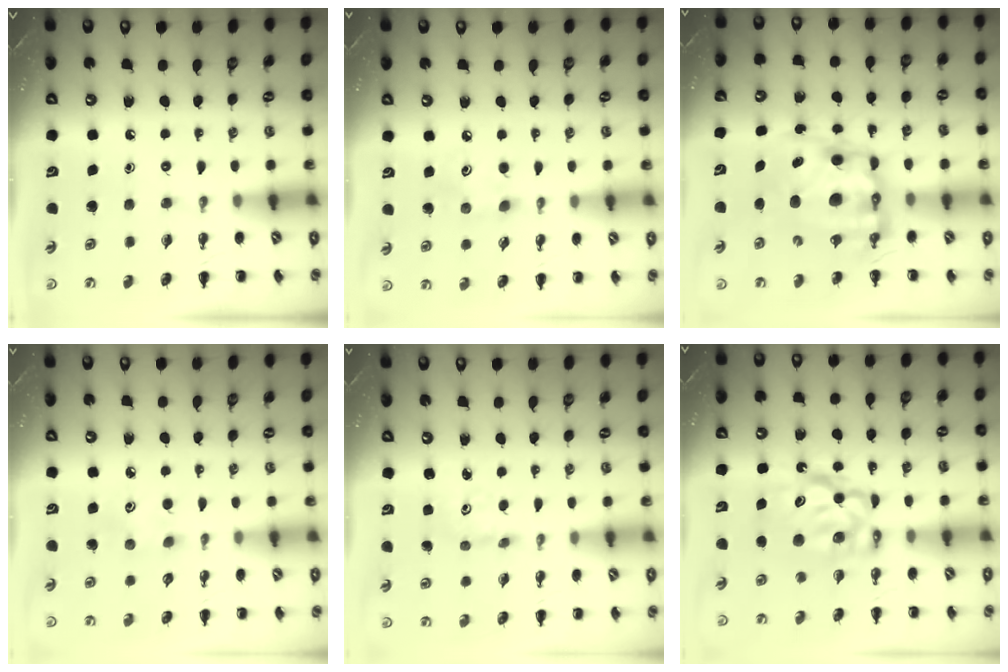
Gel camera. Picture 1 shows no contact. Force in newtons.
{"total": 3.4, "press": 3.3, "slide": 0.9}
{"total": 12.8, "press": 12.4, "slide": 3.2}
{"total": 2.9, "press": 2.8, "slide": 0.8}
{"total": 1.6, "press": 1.6, "slide": 0.4}
{"total": 9.0, "press": 8.7, "slide": 2.4}